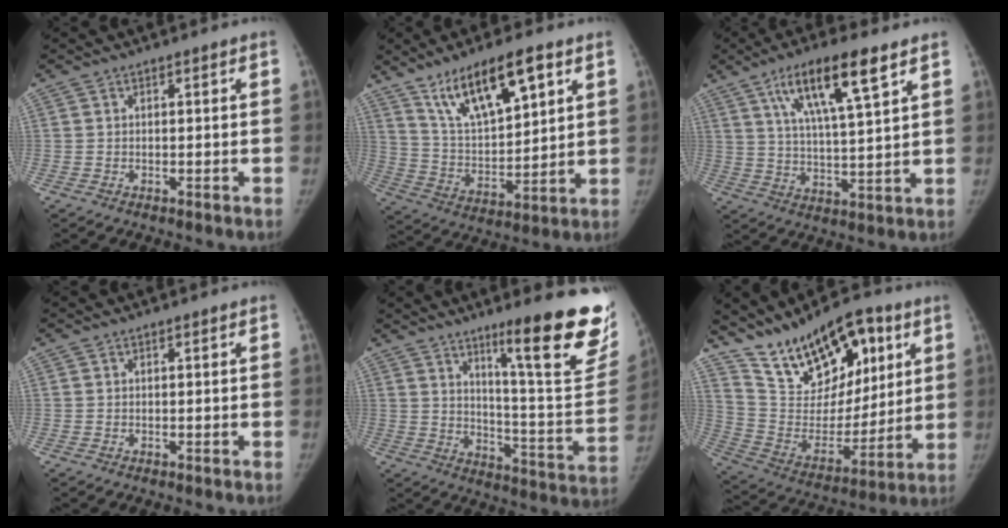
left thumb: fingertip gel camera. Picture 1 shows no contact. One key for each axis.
{"total": 15.8, "fx": 9.3, "fy": 5.5, "fz": 11.6, "tx": -0.175, "ty": -0.038, "tz": 0.177}
{"total": 13.8, "fx": 7.4, "fy": 2.8, "fz": 11.3, "tx": -0.194, "ty": -0.023, "tz": 0.133}
{"total": 0.0}
{"total": 22.8, "fx": 14.4, "fy": 3.3, "fz": 17.4, "tx": -0.197, "ty": -0.094, "tz": 0.214}
{"total": 21.8, "fx": 12.5, "fy": 11.5, "fz": 13.6, "tx": -0.178, "ty": -0.047, "tz": 0.227}